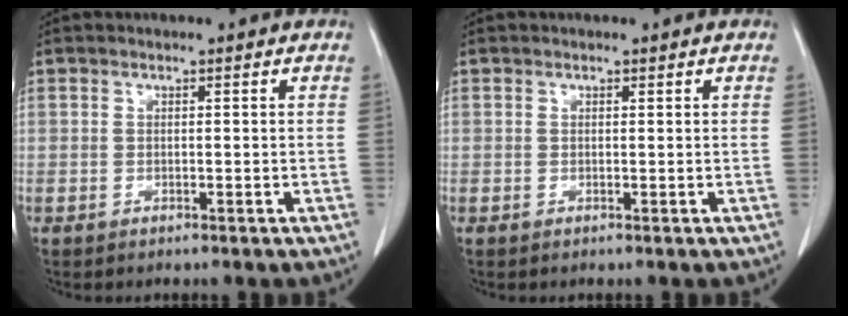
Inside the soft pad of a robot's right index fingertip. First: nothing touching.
{"total": 0.0}